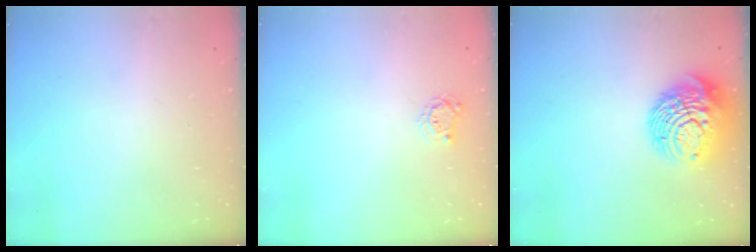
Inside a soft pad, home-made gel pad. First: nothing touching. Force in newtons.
{"total": 4.1, "press": 4.1, "slide": 0.5}
{"total": 14.3, "press": 14.2, "slide": 1.4}